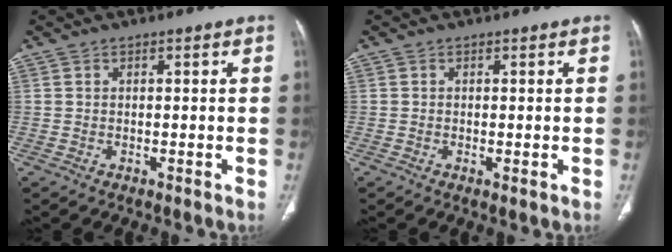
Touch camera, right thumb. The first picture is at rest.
{"total": 0.8, "force": [-0.2, 0.2, 0.8], "torque": [-0.019, -0.004, -0.003]}